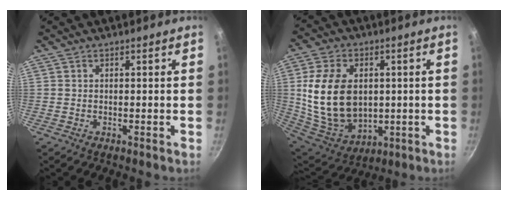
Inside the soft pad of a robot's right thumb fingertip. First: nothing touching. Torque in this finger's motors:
{"motor_torque": [0.16, 1.29, 1.89, -0.18, 0.56]}